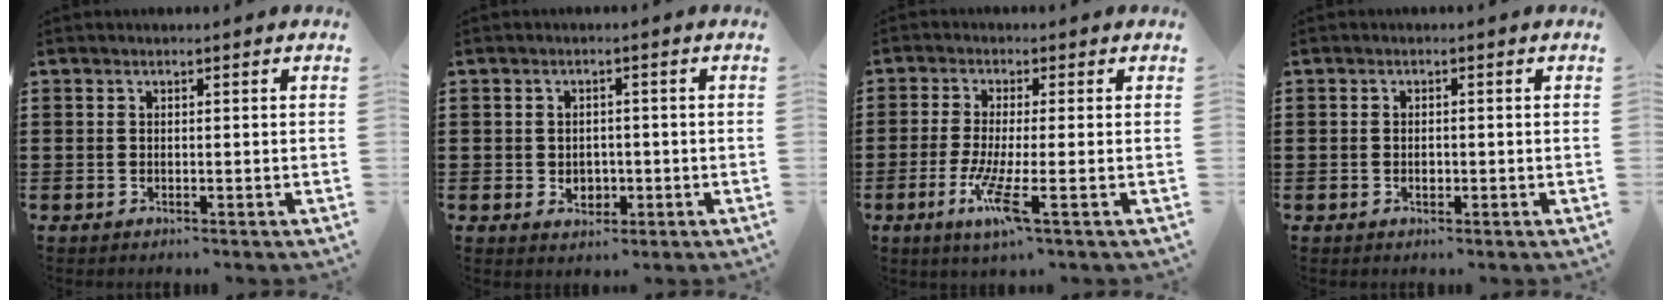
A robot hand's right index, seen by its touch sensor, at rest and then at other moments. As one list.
[{"total": 2.2, "force": [-0.3, 1.9, 1.2], "torque": [-0.020, 0.001, -0.010]}, {"total": 6.7, "force": [-2.3, 0.4, 6.3], "torque": [-0.139, -0.025, -0.045]}, {"total": 1.0, "force": [-0.2, 0.5, 0.9], "torque": [-0.018, -0.002, -0.003]}]